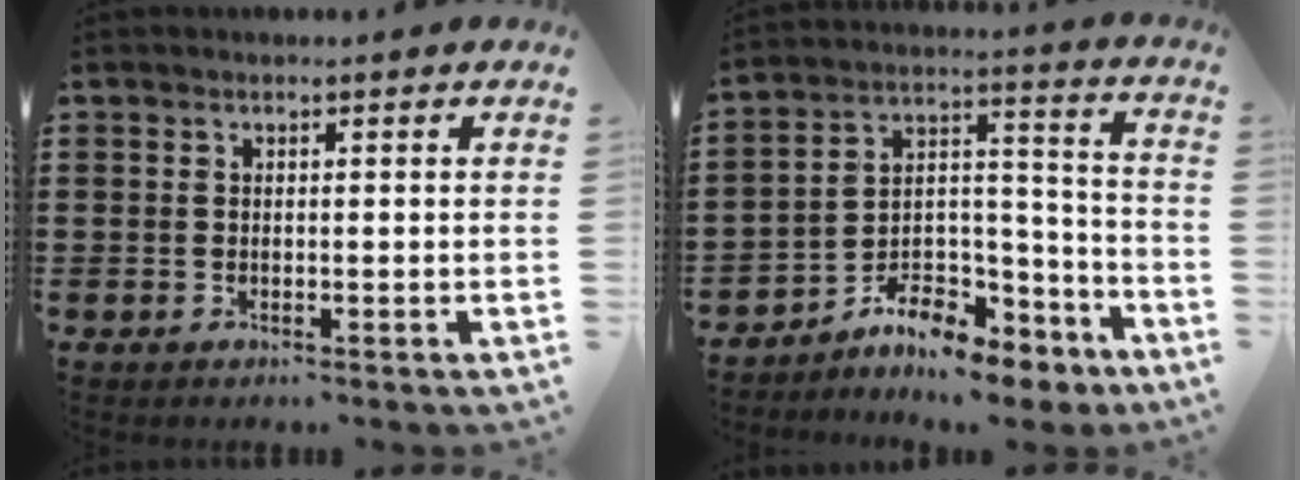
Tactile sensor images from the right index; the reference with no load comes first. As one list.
[{"total": 7.9, "force": [-7.2, 3.0, 1.7], "torque": [-0.017, 0.018, -0.132]}]